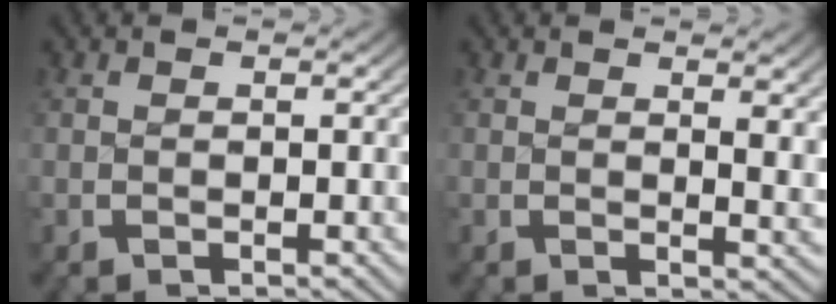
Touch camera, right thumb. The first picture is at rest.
{"total": 2.0, "force": [1.1, 0.4, 1.7], "torque": [-0.017, -0.006, 0.015]}